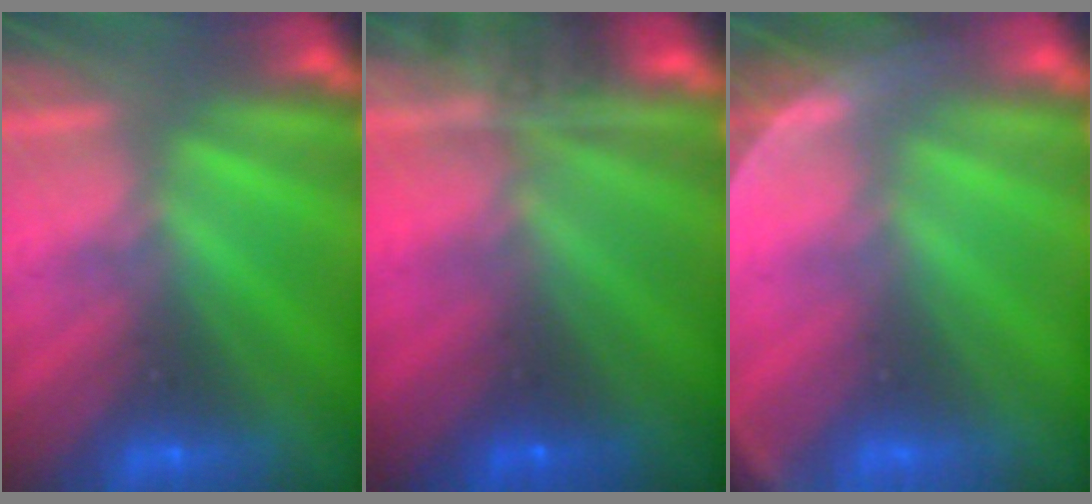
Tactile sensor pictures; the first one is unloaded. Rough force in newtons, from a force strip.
{"total": 7.1}
{"total": 3.6}